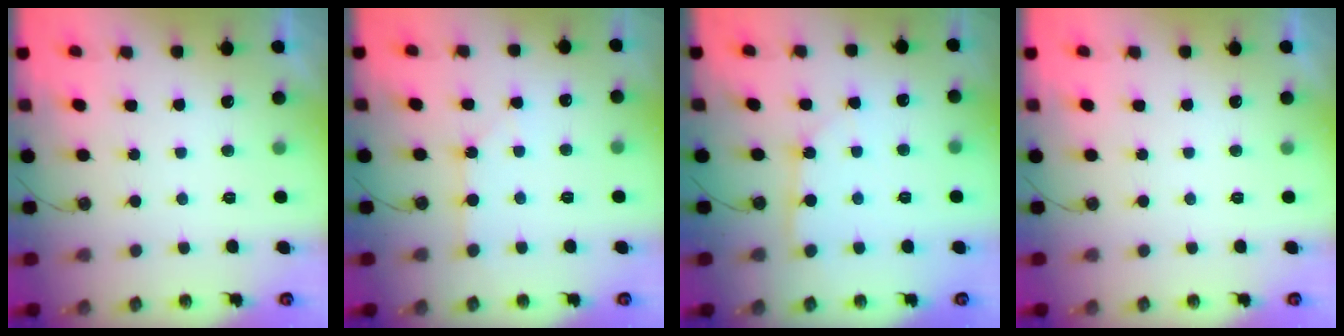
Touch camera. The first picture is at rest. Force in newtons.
{"total": 0.9, "press": 0.8, "slide": 0.2}
{"total": 2.9, "press": 2.9, "slide": 0.1}
{"total": 0.0}